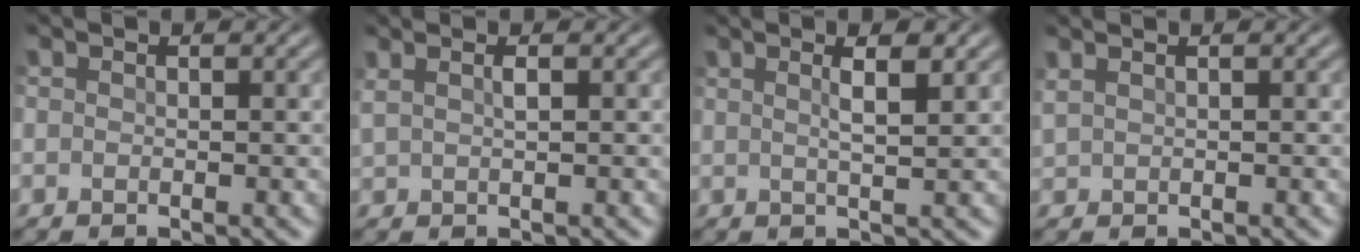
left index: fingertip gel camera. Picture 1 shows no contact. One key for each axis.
{"total": 1.6, "fx": 0.6, "fy": 0.5, "fz": 1.3, "tx": -0.023, "ty": -0.001, "tz": 0.013}
{"total": 3.5, "fx": 1.6, "fy": 0.9, "fz": 3.0, "tx": -0.029, "ty": 0.008, "tz": 0.008}
{"total": 1.3, "fx": 1.1, "fy": 0.4, "fz": 0.7, "tx": -0.019, "ty": 0.002, "tz": 0.020}